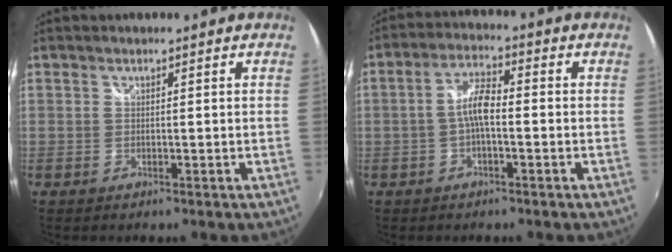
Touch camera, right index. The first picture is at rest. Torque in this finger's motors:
{"motor_torque": [0.97, -0.23, 0.53, 0.13]}